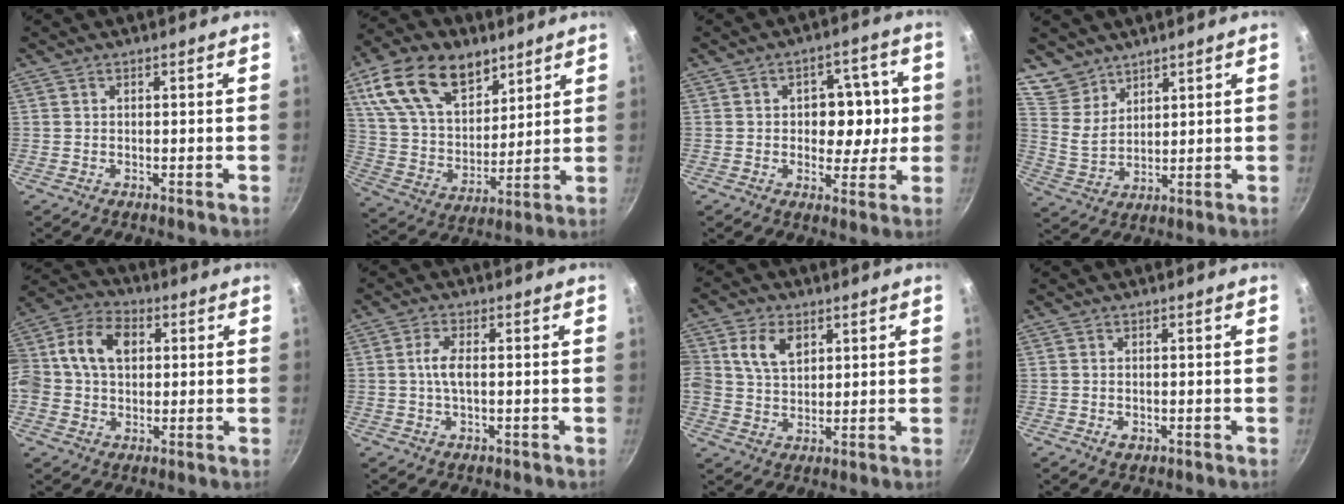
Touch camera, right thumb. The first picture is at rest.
{"total": 20.8, "force": [11.2, 12.7, 12.2], "torque": [-0.190, -0.041, 0.205]}
{"total": 9.5, "force": [0.4, 7.1, 6.3], "torque": [-0.037, 0.007, 0.003]}
{"total": 7.4, "force": [6.0, 4.2, 1.1], "torque": [-0.004, -0.023, 0.127]}
{"total": 16.2, "force": [2.6, 11.9, 10.7], "torque": [-0.198, 0.035, 0.026]}
{"total": 4.1, "force": [-0.1, 1.7, 3.7], "torque": [-0.080, 0.006, -0.008]}
{"total": 8.0, "force": [2.9, 5.7, 4.9], "torque": [-0.076, -0.003, 0.049]}
{"total": 1.5, "force": [-0.5, 1.1, 1.0], "torque": [-0.016, -0.002, -0.008]}